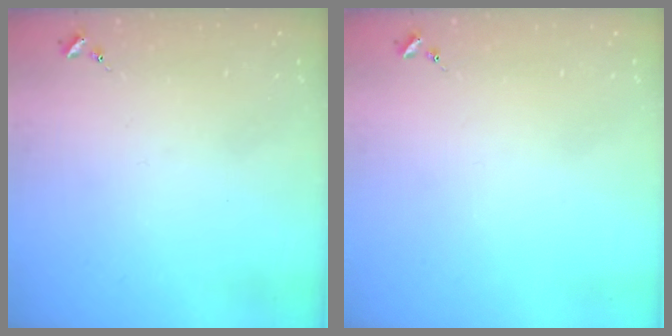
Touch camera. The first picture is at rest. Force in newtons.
{"total": 0.0}